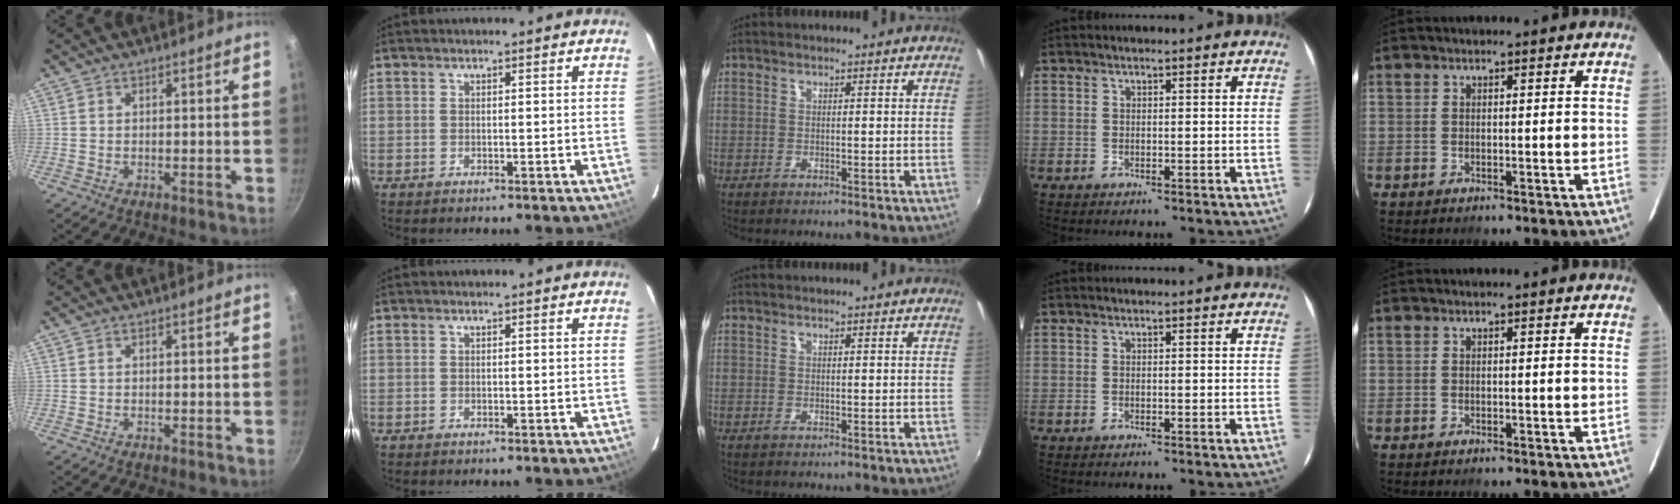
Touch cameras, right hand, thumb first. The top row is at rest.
{}